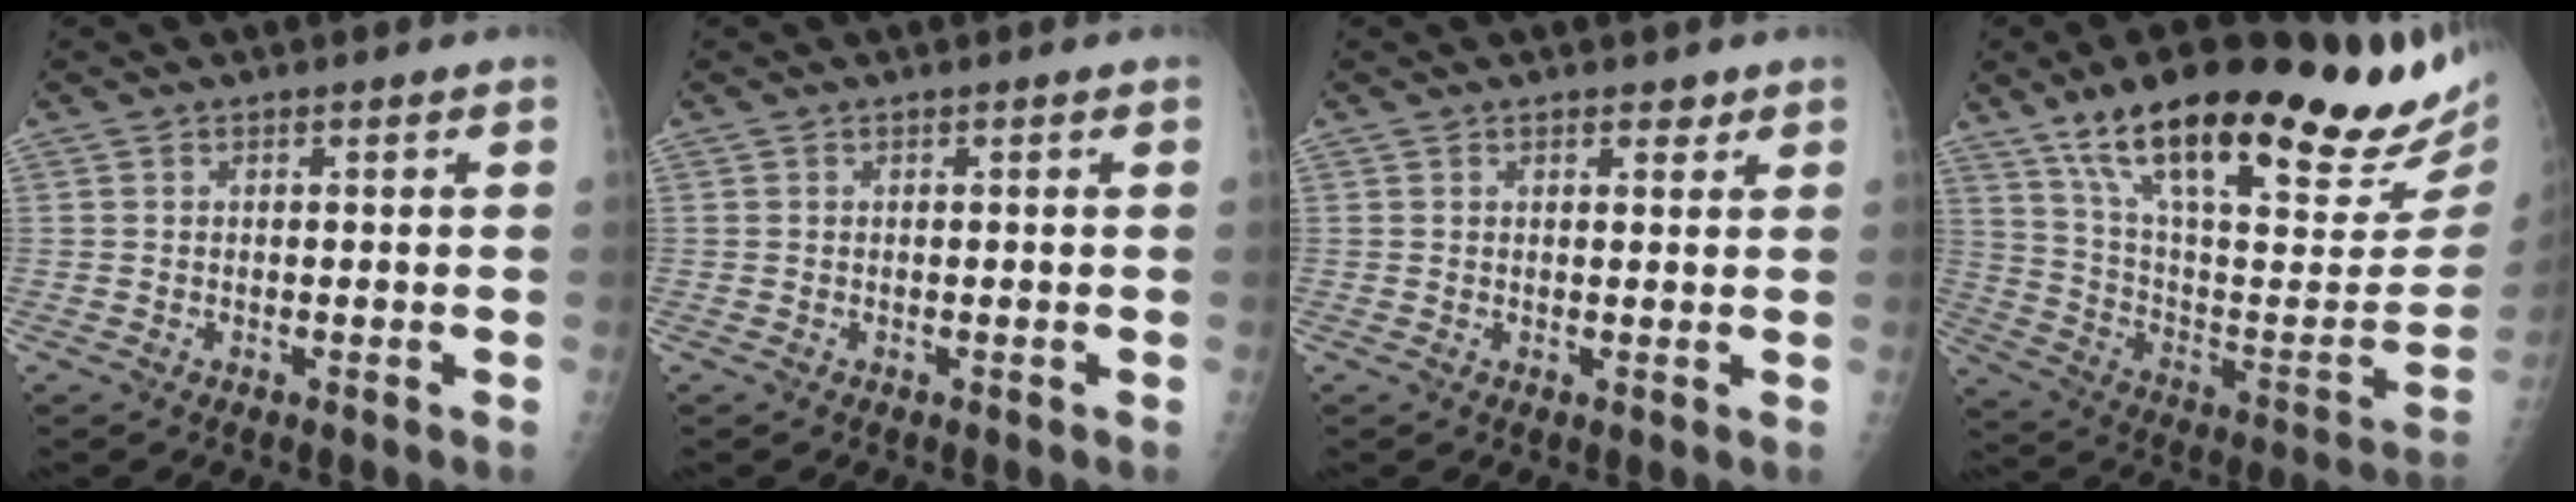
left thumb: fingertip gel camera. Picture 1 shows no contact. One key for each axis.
{"total": 0.0}
{"total": 2.1, "fx": 1.4, "fy": 1.0, "fz": 1.1, "tx": -0.003, "ty": -0.007, "tz": 0.018}
{"total": 33.3, "fx": 22.4, "fy": 7.2, "fz": 23.5, "tx": -0.323, "ty": -0.062, "tz": 0.353}